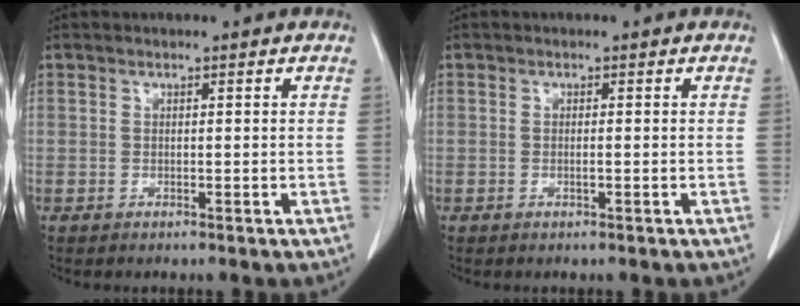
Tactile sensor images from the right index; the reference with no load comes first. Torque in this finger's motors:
{"motor_torque": [0.00, -0.01, -0.08, 0.00]}